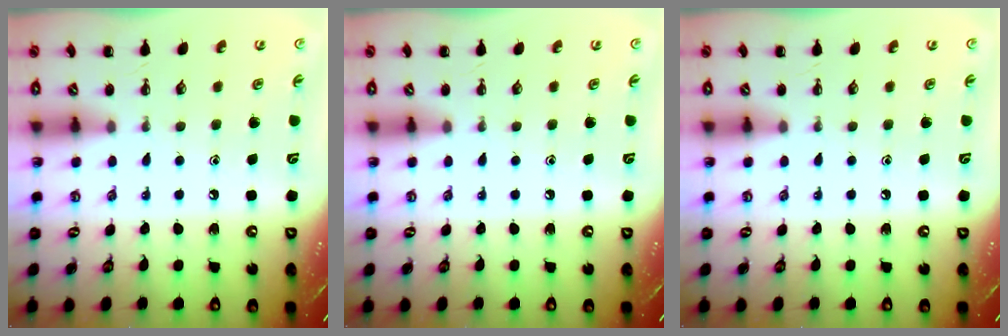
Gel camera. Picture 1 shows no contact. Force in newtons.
{"total": 0.0}
{"total": 0.0}